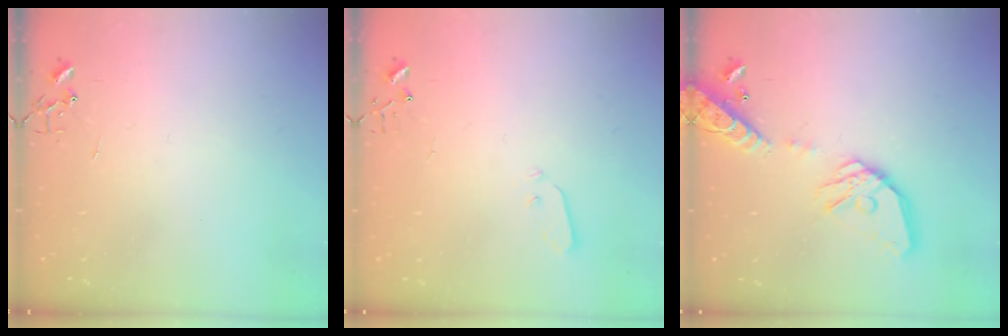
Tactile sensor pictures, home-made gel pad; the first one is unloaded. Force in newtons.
{"total": 3.6, "press": 3.6, "slide": 0.2}
{"total": 17.0, "press": 16.8, "slide": 2.6}